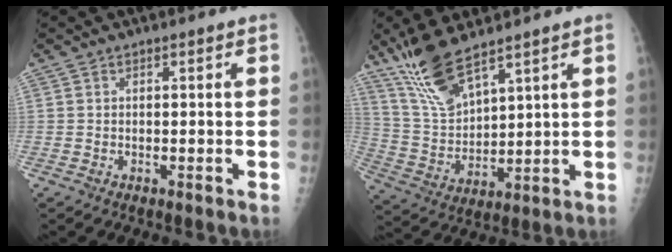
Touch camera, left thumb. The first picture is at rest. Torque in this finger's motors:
{"motor_torque": [0.11, 0.10, -0.05, -0.41, 0.10]}